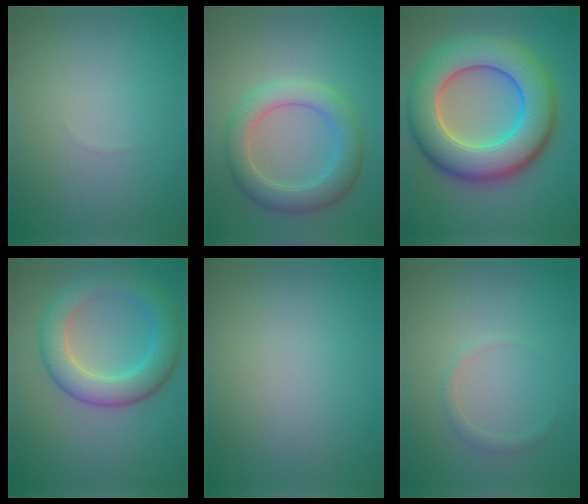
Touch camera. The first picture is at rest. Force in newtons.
{"total": 4.5, "press": 4.5, "slide": 0.3}
{"total": 11.8, "press": 11.8, "slide": 0.7}
{"total": 5.7, "press": 5.7, "slide": 0.2}
{"total": 0.0}
{"total": 0.9, "press": 0.9, "slide": 0.1}